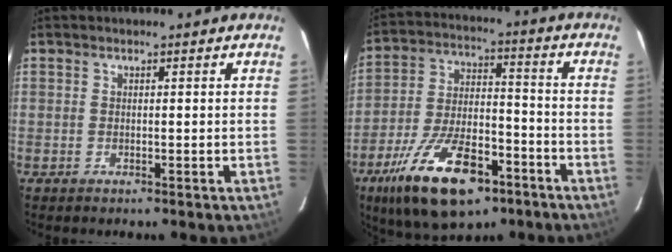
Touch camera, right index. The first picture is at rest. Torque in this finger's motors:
{"motor_torque": [1.39, -0.75, 0.79, 0.20]}